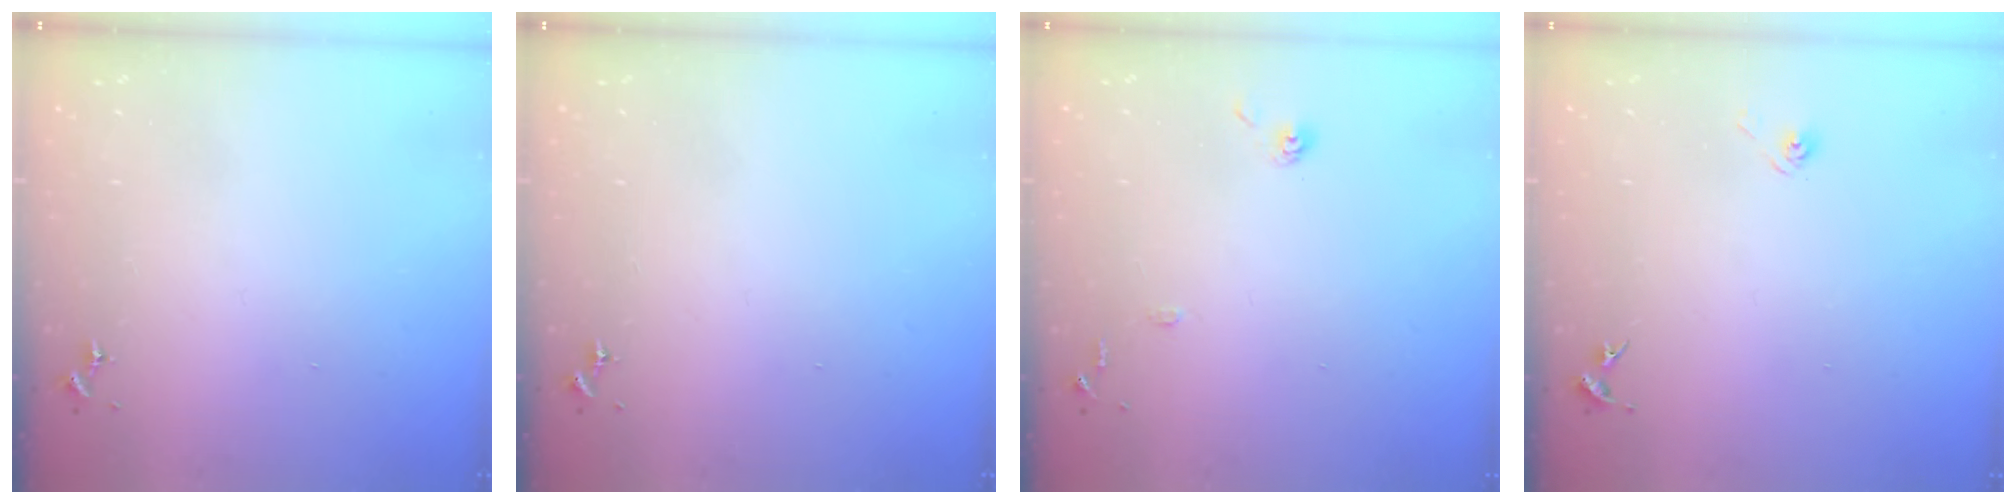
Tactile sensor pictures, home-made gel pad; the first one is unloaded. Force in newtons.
{"total": 0.0}
{"total": 7.8, "press": 7.8, "slide": 0.6}
{"total": 3.1, "press": 2.6, "slide": 1.7}